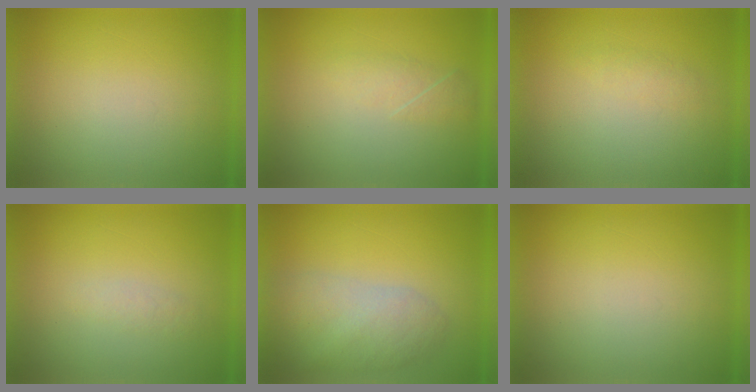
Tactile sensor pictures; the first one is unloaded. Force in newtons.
{"total": 2.1}
{"total": 1.1}
{"total": 1.3}
{"total": 5.7}
{"total": 0.0}